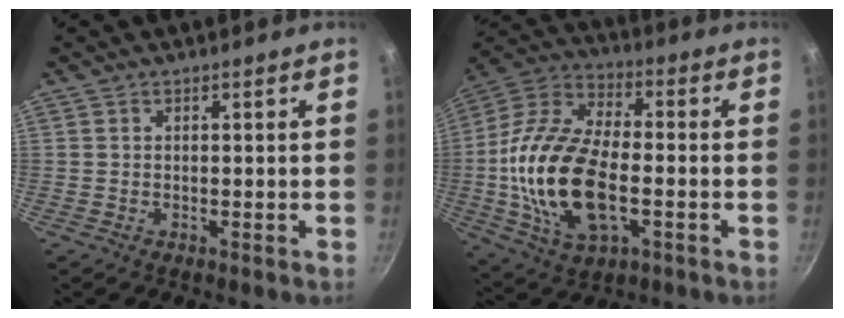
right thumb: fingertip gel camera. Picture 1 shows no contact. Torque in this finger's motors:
{"motor_torque": [-0.34, 1.55, 2.03, -0.74, 0.62]}